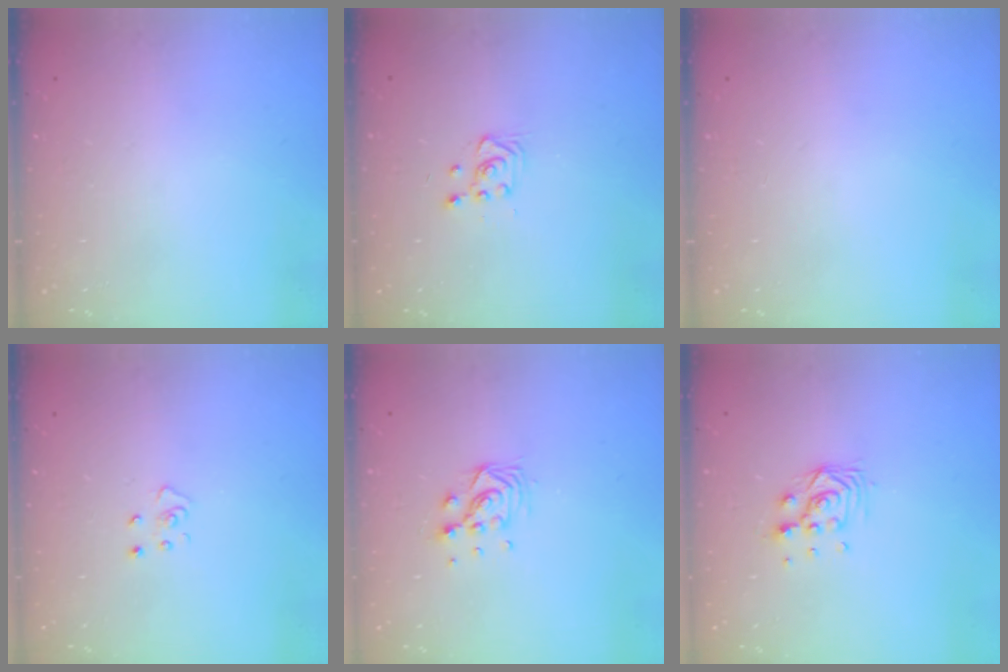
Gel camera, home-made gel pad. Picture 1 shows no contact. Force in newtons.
{"total": 2.8, "press": 2.7, "slide": 0.7}
{"total": 0.0}
{"total": 4.1, "press": 4.1, "slide": 0.3}
{"total": 7.9, "press": 7.9, "slide": 0.5}
{"total": 7.3, "press": 7.2, "slide": 0.6}